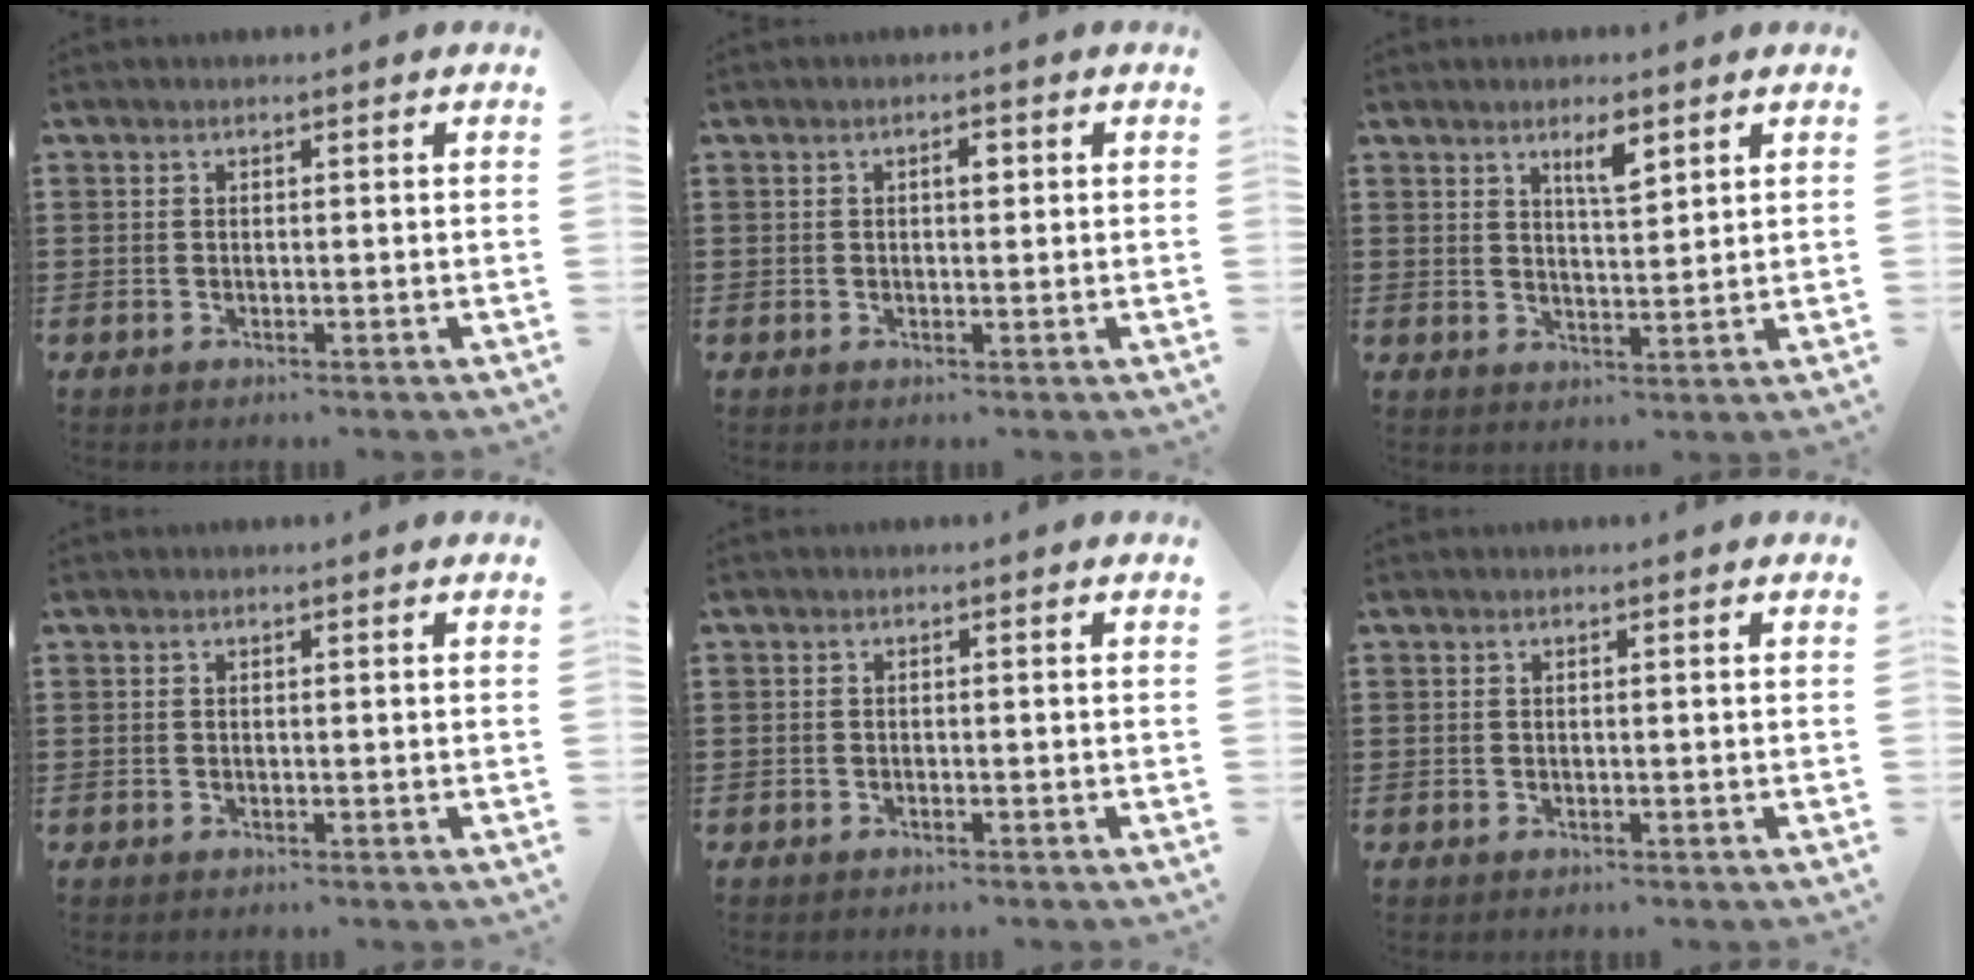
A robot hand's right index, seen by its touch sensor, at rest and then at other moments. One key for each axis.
{"total": 1.7, "fx": 0.4, "fy": 0.7, "fz": 1.5, "tx": -0.023, "ty": 0.003, "tz": 0.002}
{"total": 3.9, "fx": 2.6, "fy": 0.9, "fz": 2.8, "tx": -0.046, "ty": -0.001, "tz": 0.041}
{"total": 0.0}
{"total": 0.7, "fx": -0.6, "fy": 0.3, "fz": 0.0, "tx": 0.001, "ty": 0.003, "tz": -0.014}
{"total": 0.0}